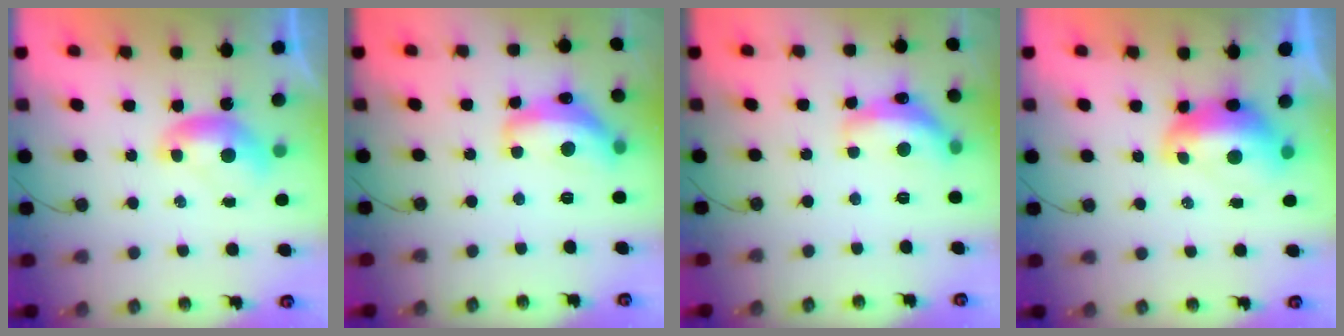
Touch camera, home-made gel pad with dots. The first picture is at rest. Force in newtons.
{"total": 9.4, "press": 9.4, "slide": 0.8}
{"total": 8.2, "press": 8.2, "slide": 0.7}
{"total": 2.9, "press": 2.8, "slide": 0.7}